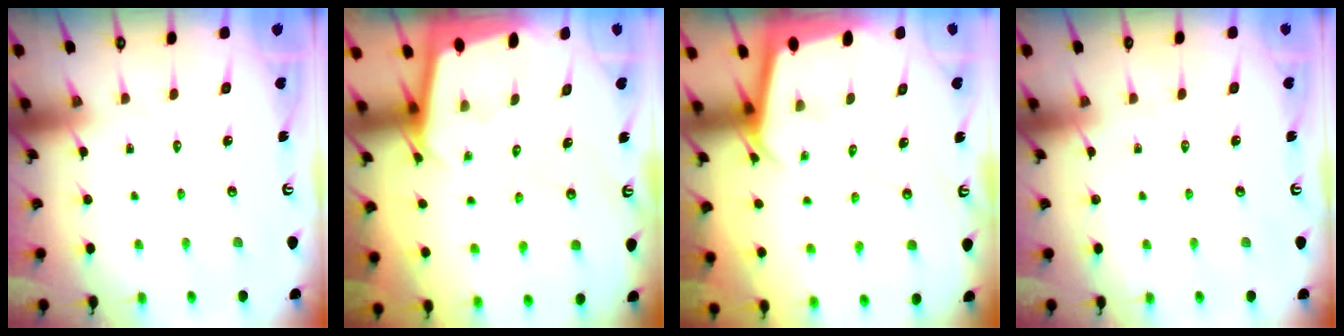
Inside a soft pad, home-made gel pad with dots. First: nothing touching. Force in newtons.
{"total": 2.0, "press": 2.0, "slide": 0.1}
{"total": 2.4, "press": 2.4, "slide": 0.1}
{"total": 0.0}